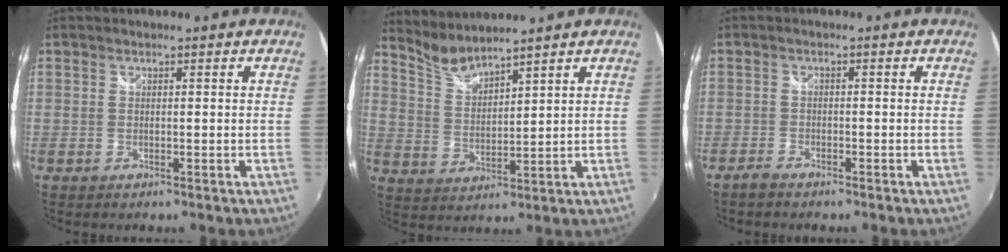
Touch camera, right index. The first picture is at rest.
{"total": 5.5, "force": [5.4, -0.1, 1.3], "torque": [-0.033, -0.011, 0.113]}
{"total": 2.5, "force": [-2.2, 0.7, 0.9], "torque": [-0.030, -0.004, -0.045]}